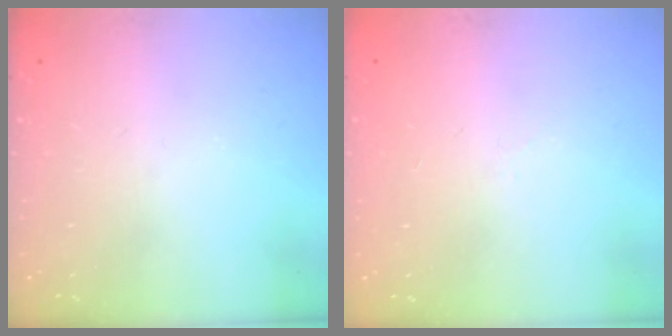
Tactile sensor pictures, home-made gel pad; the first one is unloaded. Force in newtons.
{"total": 2.0, "press": 1.9, "slide": 0.5}